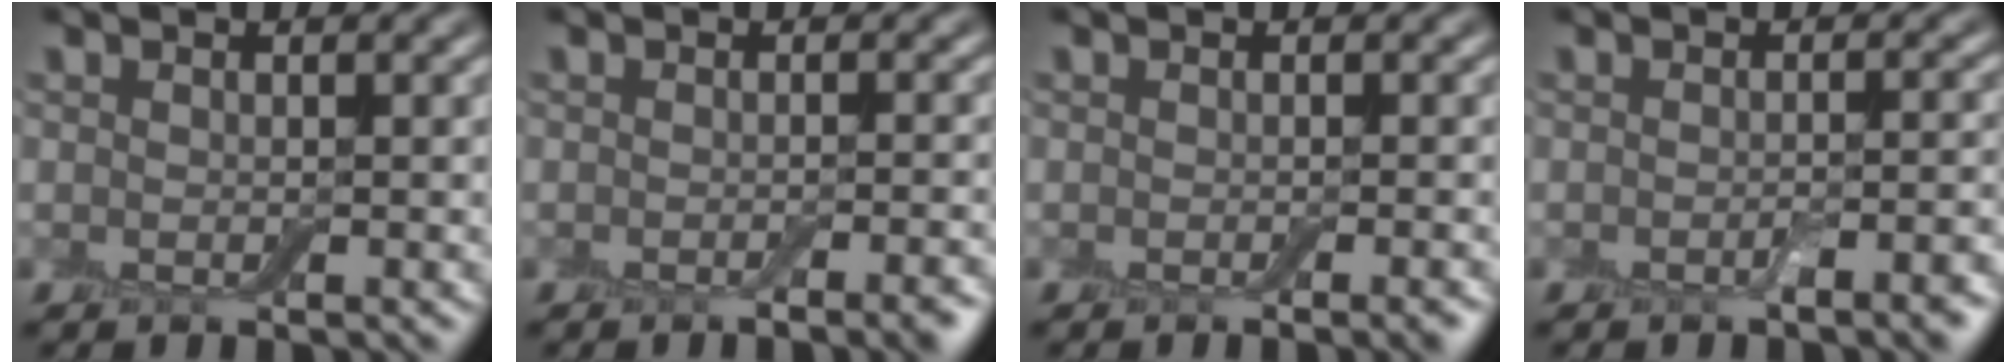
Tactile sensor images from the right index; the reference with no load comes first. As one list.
[{"total": 2.8, "force": [-1.6, 0.6, 2.2], "torque": [-0.022, 0.001, -0.024]}, {"total": 1.7, "force": [-0.9, 0.3, 1.5], "torque": [-0.011, 0.001, -0.012]}, {"total": 2.4, "force": [-1.3, 0.5, 2.0], "torque": [-0.028, 0.002, -0.021]}]